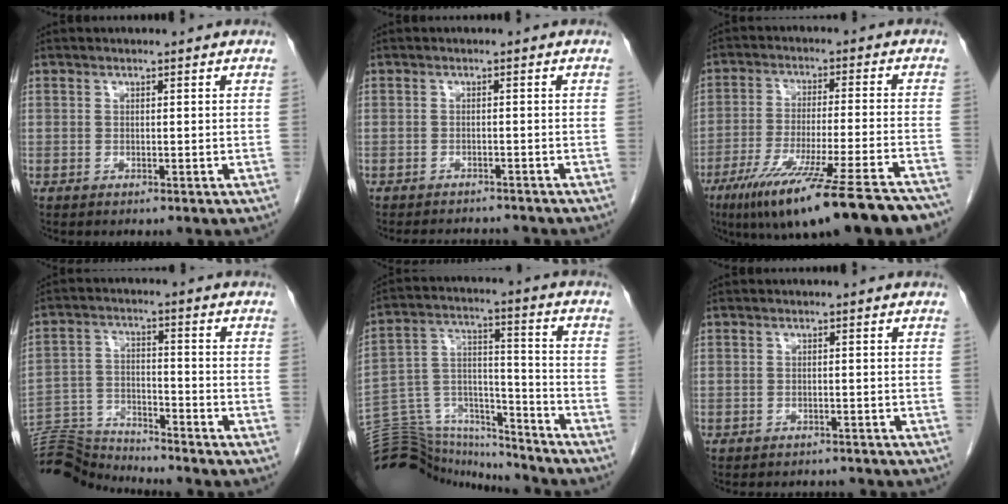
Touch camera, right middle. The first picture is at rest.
{"total": 5.1, "force": [-4.9, 1.0, 0.9], "torque": [-0.012, -0.006, -0.065]}
{"total": 22.7, "force": [-17.2, 1.0, 14.7], "torque": [-0.177, -0.042, -0.261]}
{"total": 10.9, "force": [-10.9, -0.6, 0.3], "torque": [-0.003, 0.013, -0.199]}
{"total": 23.7, "force": [-22.5, 5.2, 5.4], "torque": [-0.151, 0.024, -0.354]}
{"total": 4.4, "force": [-4.2, 1.2, 0.7], "torque": [-0.010, -0.003, -0.052]}